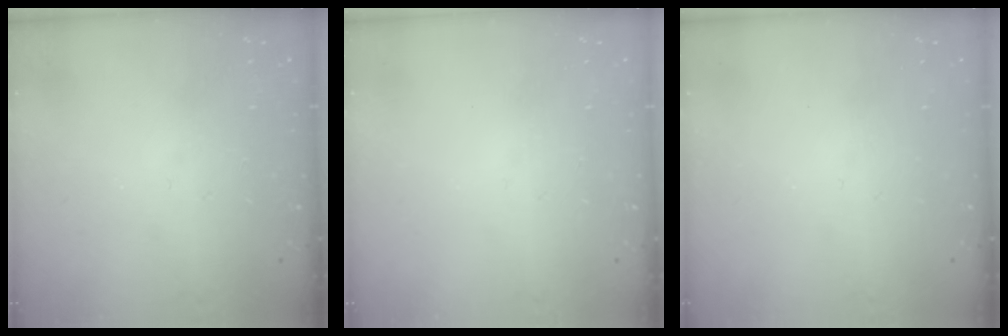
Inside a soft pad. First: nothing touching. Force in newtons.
{"total": 0.0}
{"total": 0.0}